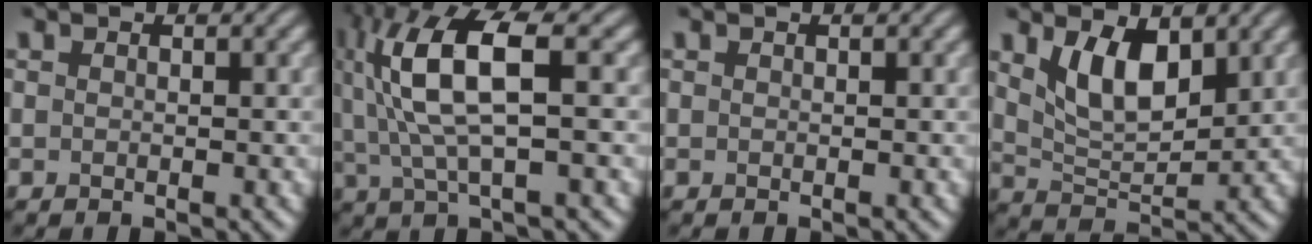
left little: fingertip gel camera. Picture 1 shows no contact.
{"total": 9.2, "force": [1.9, 2.9, 8.5], "torque": [-0.185, 0.009, 0.038]}
{"total": 0.0}
{"total": 5.4, "force": [2.5, 2.6, 4.0], "torque": [-0.085, -0.008, 0.049]}